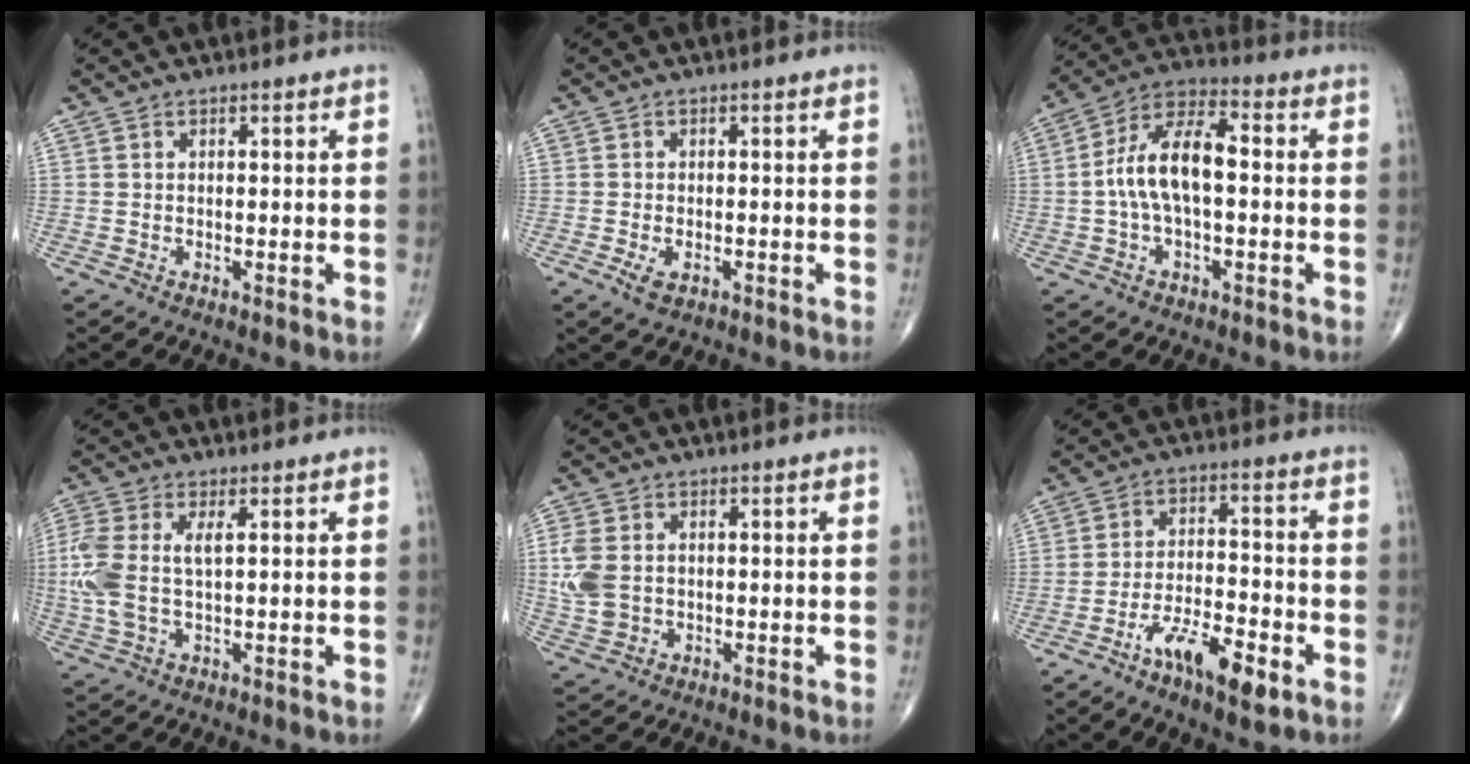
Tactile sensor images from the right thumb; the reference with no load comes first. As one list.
[{"total": 2.6, "force": [-1.1, 1.4, 1.9], "torque": [-0.036, 0.000, -0.017]}, {"total": 11.9, "force": [-0.4, 5.6, 10.5], "torque": [-0.203, 0.040, -0.014]}, {"total": 9.4, "force": [1.1, 4.6, 8.1], "torque": [-0.222, 0.010, 0.026]}, {"total": 6.6, "force": [0.3, 4.8, 4.6], "torque": [-0.112, 0.003, 0.012]}, {"total": 11.0, "force": [-5.9, 3.5, 8.7], "torque": [-0.151, 0.029, -0.098]}]